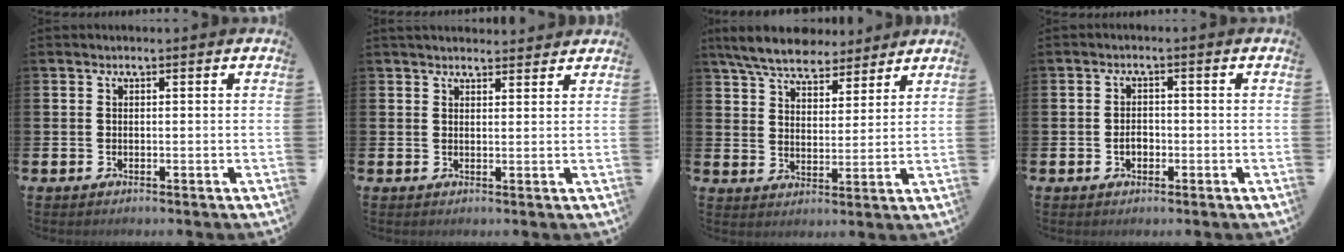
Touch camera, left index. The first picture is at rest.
{"total": 2.4, "force": [2.4, 0.5, 0.2], "torque": [0.000, -0.011, 0.042]}
{"total": 6.9, "force": [6.3, 2.0, 1.8], "torque": [-0.059, -0.028, 0.113]}
{"total": 2.0, "force": [-0.6, 1.4, 1.3], "torque": [-0.016, 0.001, -0.015]}